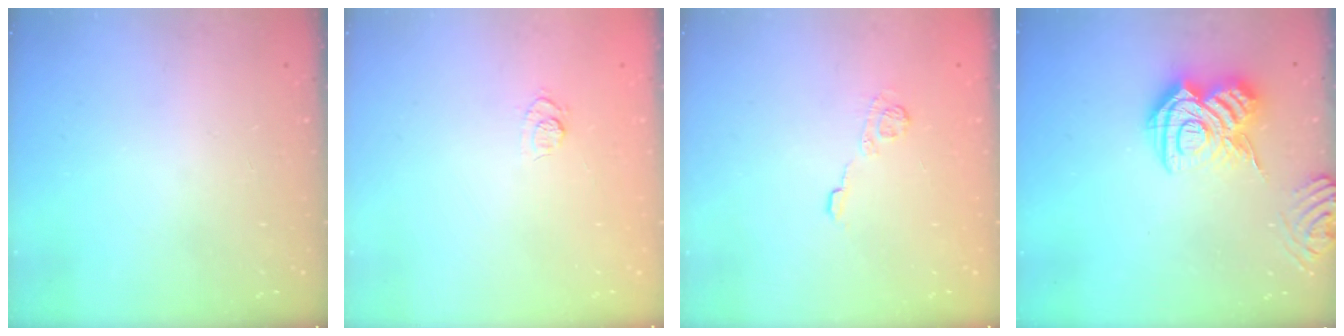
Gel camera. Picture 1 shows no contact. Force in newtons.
{"total": 6.9, "press": 6.8, "slide": 1.4}
{"total": 5.7, "press": 5.6, "slide": 0.7}
{"total": 14.7, "press": 14.6, "slide": 1.4}